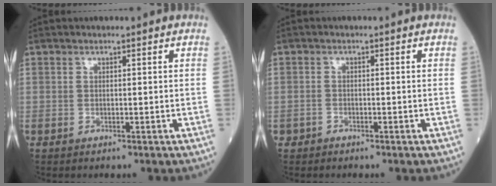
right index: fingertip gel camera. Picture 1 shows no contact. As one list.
[{"total": 0.8, "force": [-0.6, 0.6, 0.0], "torque": [-0.007, 0.003, -0.012]}]